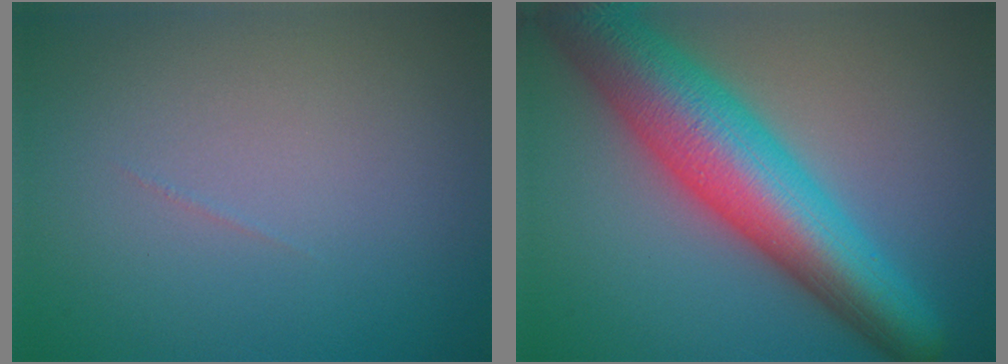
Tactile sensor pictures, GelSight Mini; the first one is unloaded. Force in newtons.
{"total": 10.8, "press": 10.8, "slide": 0.2}